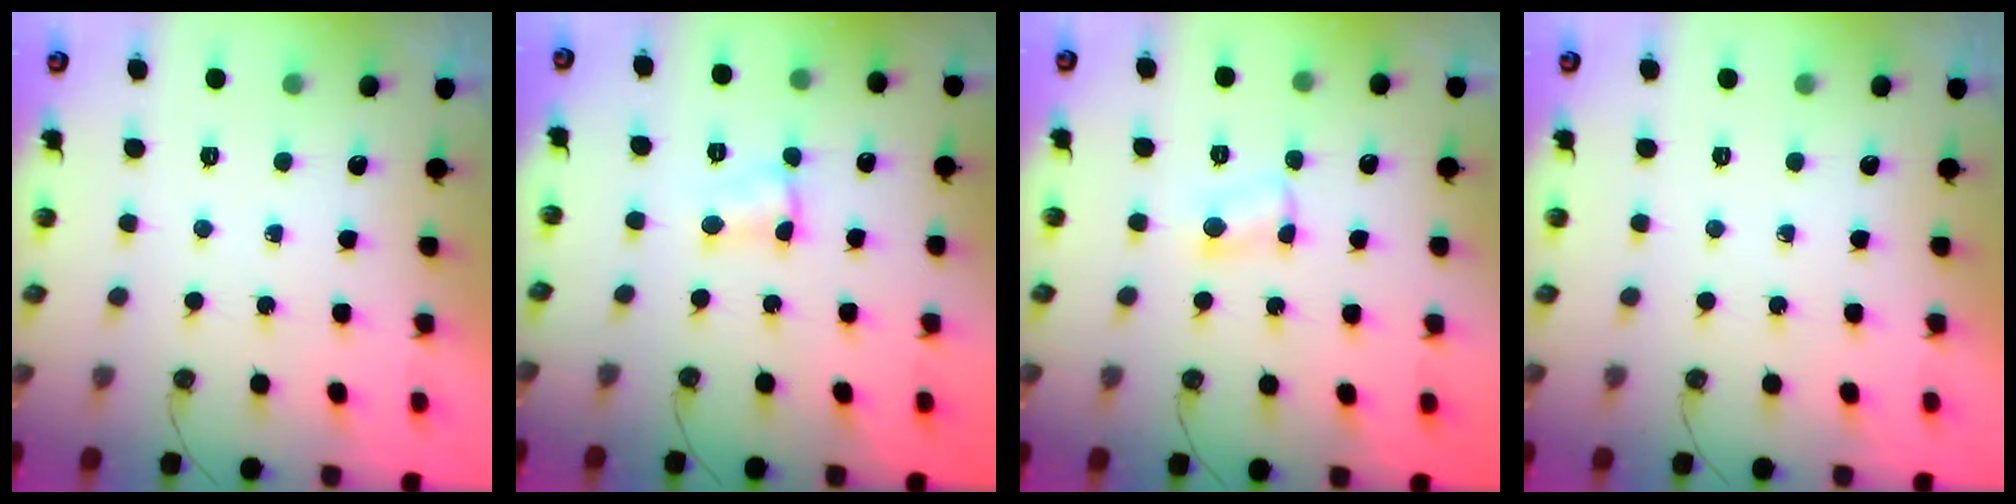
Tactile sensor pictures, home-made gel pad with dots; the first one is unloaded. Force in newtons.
{"total": 2.6, "press": 2.6, "slide": 0.4}
{"total": 4.1, "press": 4.1, "slide": 0.7}
{"total": 0.0}